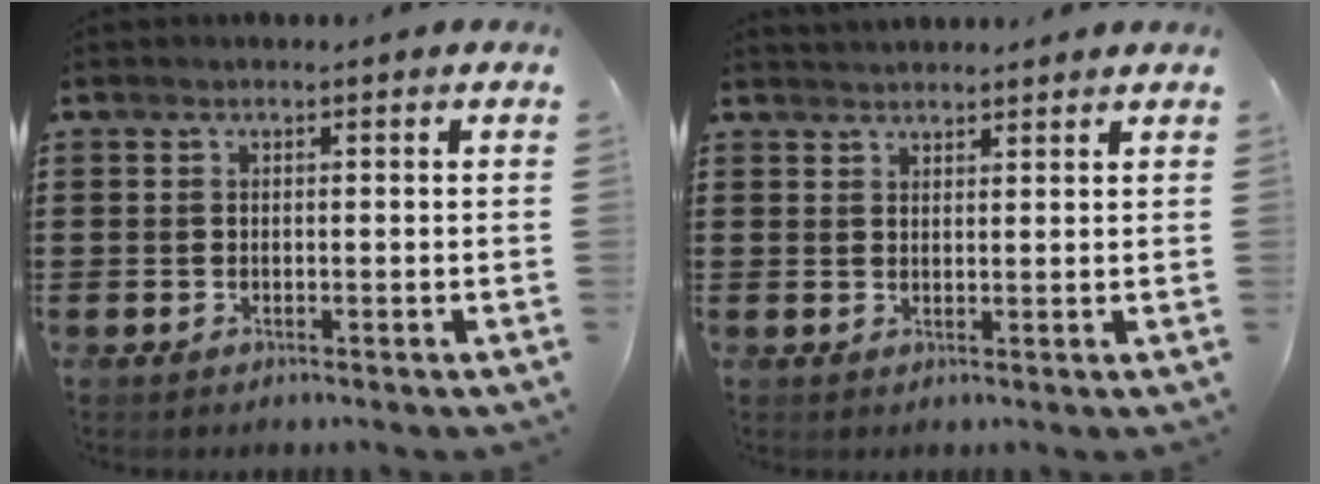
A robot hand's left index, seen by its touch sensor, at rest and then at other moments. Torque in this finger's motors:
{"motor_torque": [2.14, 0.00, -0.51, -0.17]}